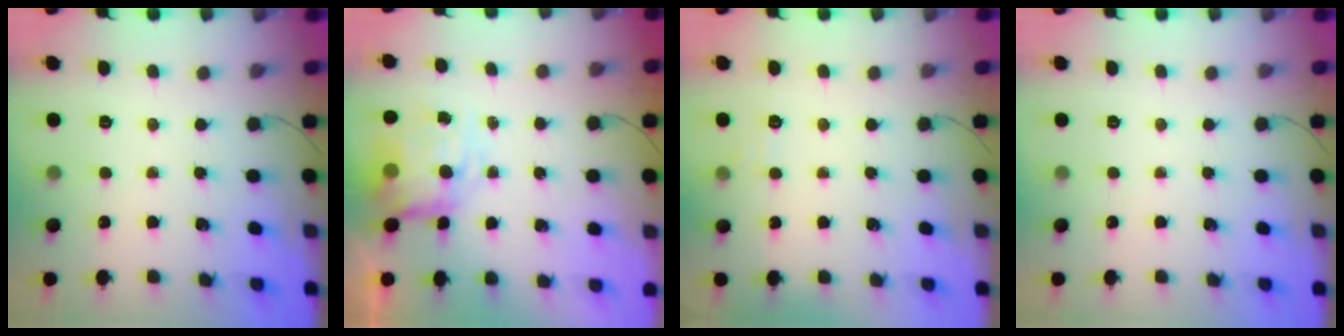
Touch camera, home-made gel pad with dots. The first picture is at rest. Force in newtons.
{"total": 9.0, "press": 8.7, "slide": 2.3}
{"total": 5.1, "press": 4.8, "slide": 1.4}
{"total": 0.0}